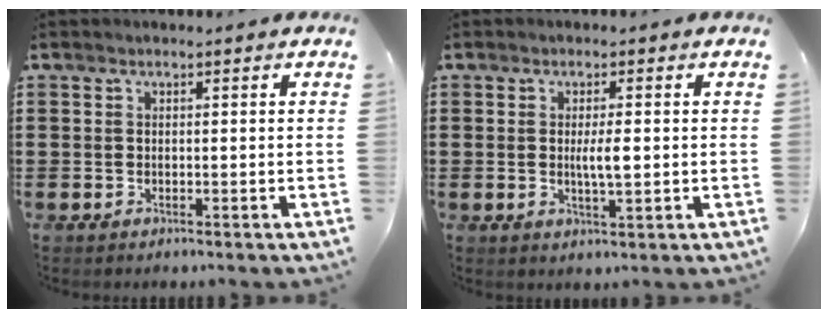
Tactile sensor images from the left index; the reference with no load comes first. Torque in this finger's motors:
{"motor_torque": [1.01, 0.13, 0.12, 0.05]}